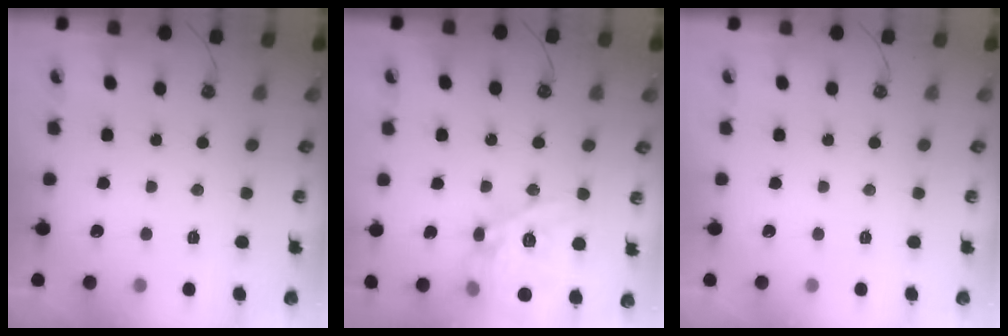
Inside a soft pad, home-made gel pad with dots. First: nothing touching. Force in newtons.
{"total": 18.2, "press": 18.1, "slide": 1.6}
{"total": 0.0}